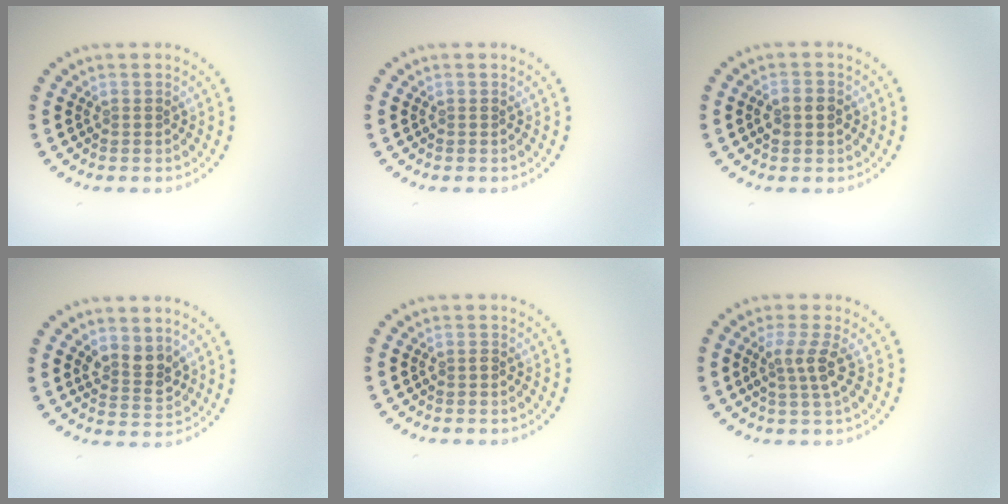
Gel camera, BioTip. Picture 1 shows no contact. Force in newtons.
{"total": 0.0}
{"total": 2.4, "press": 2.4, "slide": 0.1}
{"total": 2.6, "press": 2.4, "slide": 1.0}
{"total": 0.7, "press": 0.7, "slide": 0.1}
{"total": 2.4, "press": 1.9, "slide": 1.6}